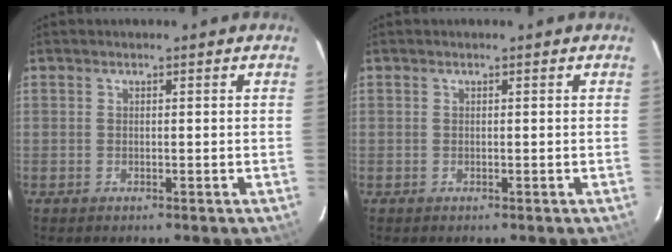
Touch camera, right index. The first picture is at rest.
{"total": 0.0}